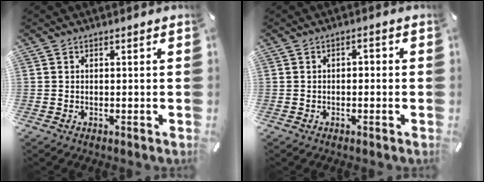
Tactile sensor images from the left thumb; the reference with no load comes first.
{"total": 1.8, "force": [-1.1, 0.9, 1.0], "torque": [-0.021, 0.010, -0.025]}